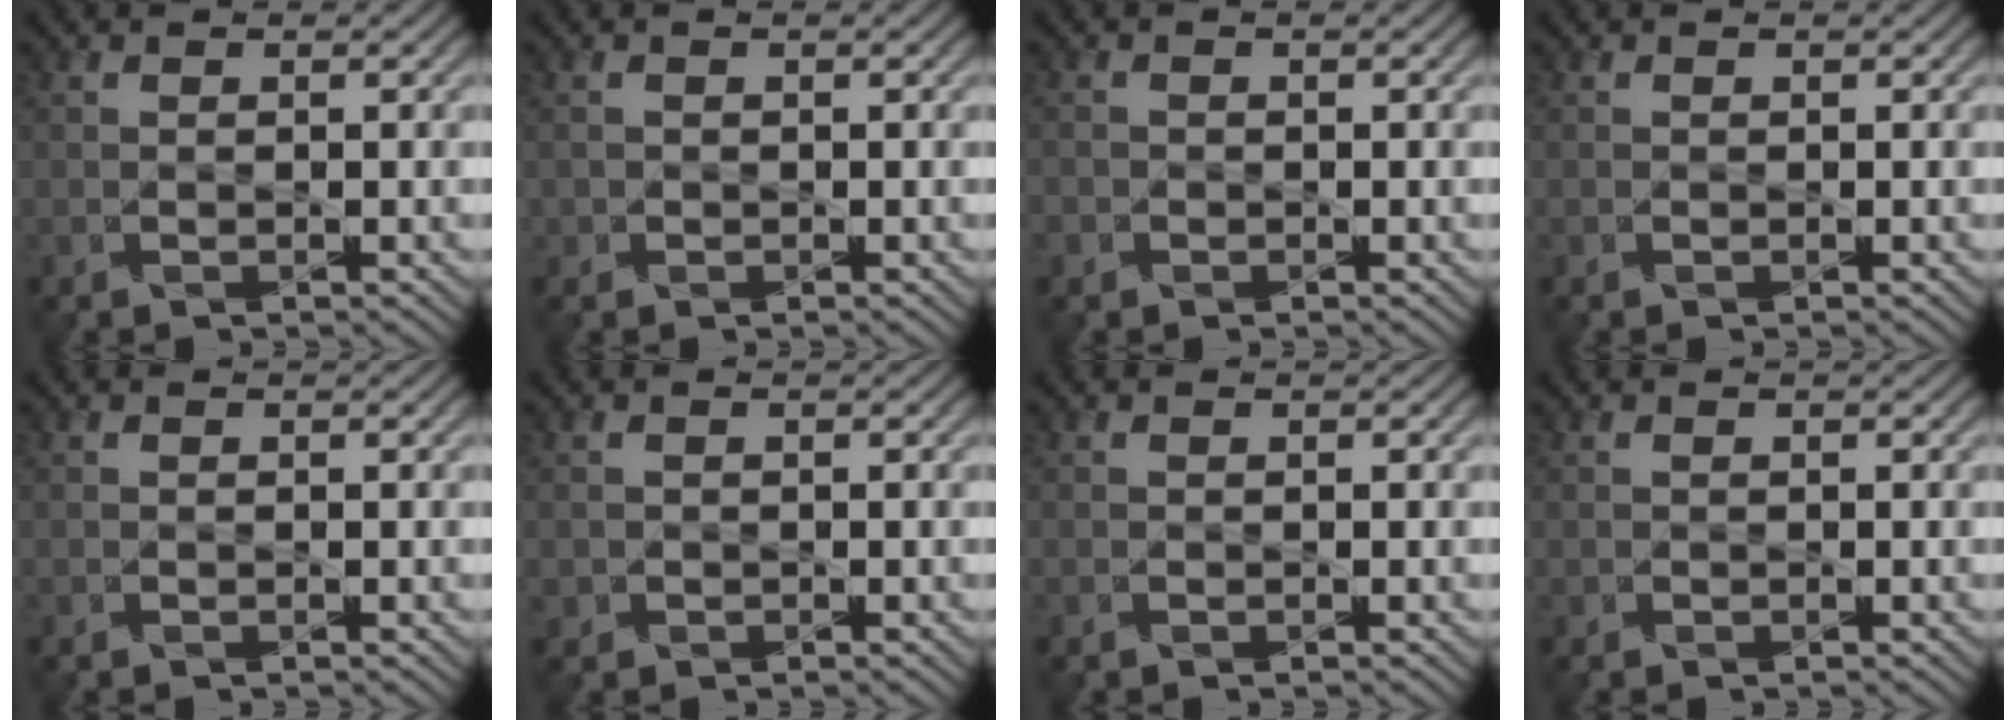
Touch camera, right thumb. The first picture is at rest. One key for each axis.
{"total": 0.7, "fx": -0.2, "fy": 0.6, "fz": 0.0, "tx": 0.003, "ty": -0.006, "tz": -0.005}
{"total": 1.3, "fx": -0.7, "fy": 1.1, "fz": 0.2, "tx": -0.003, "ty": -0.005, "tz": -0.019}
{"total": 0.0}
{"total": 0.0}
{"total": 0.9, "fx": -0.2, "fy": 0.8, "fz": 0.0, "tx": 0.003, "ty": -0.006, "tz": -0.007}
{"total": 0.0}
{"total": 0.0}